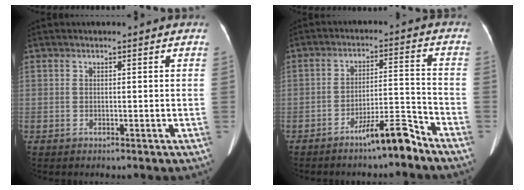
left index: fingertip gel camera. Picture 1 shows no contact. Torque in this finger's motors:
{"motor_torque": [0.80, 0.75, 0.08, 0.10]}